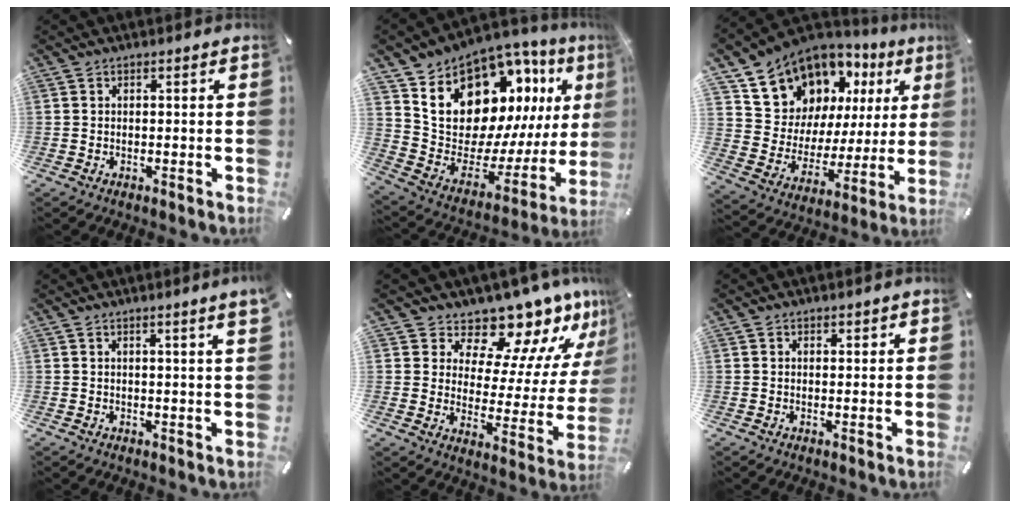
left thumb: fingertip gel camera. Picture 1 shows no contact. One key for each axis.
{"total": 17.1, "fx": 9.2, "fy": 11.9, "fz": 8.1, "tx": -0.125, "ty": -0.092, "tz": 0.180}
{"total": 13.1, "fx": 9.8, "fy": 8.6, "fz": 1.6, "tx": -0.046, "ty": -0.098, "tz": 0.186}
{"total": 3.1, "fx": 1.6, "fy": -0.1, "fz": 2.6, "tx": -0.051, "ty": -0.003, "tz": 0.028}
{"total": 13.3, "fx": 12.0, "fy": 5.0, "fz": 2.7, "tx": -0.046, "ty": -0.127, "tz": 0.202}
{"total": 1.3, "fx": 0.8, "fy": 1.0, "fz": 0.2, "tx": 0.004, "ty": 0.000, "tz": 0.012}